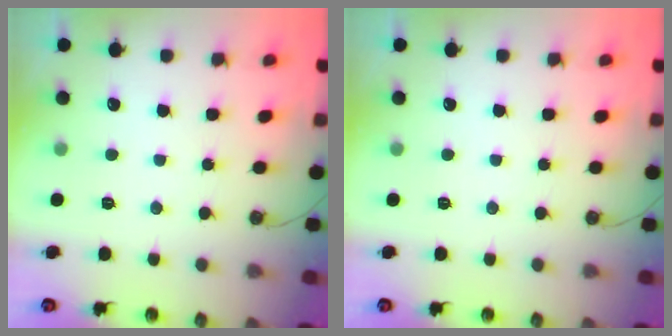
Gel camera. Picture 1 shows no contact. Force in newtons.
{"total": 0.0}